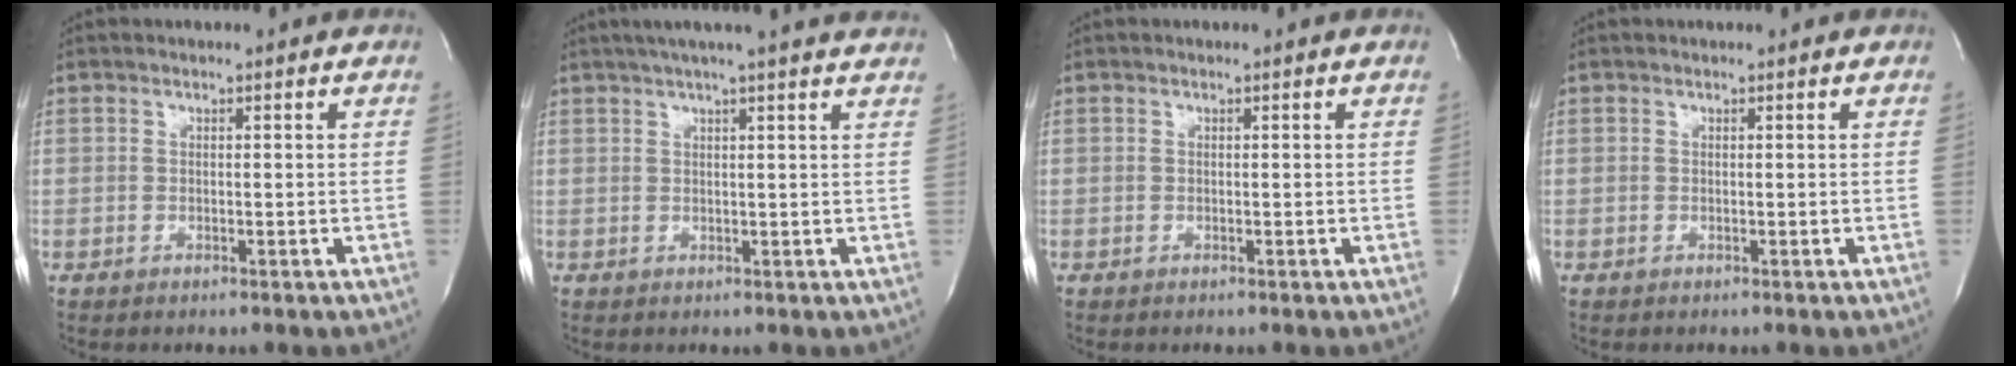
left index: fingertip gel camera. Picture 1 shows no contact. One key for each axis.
{"total": 11.7, "fx": 10.0, "fy": -0.3, "fz": 6.1, "tx": -0.102, "ty": 0.031, "tz": 0.117}
{"total": 0.0}
{"total": 0.0}